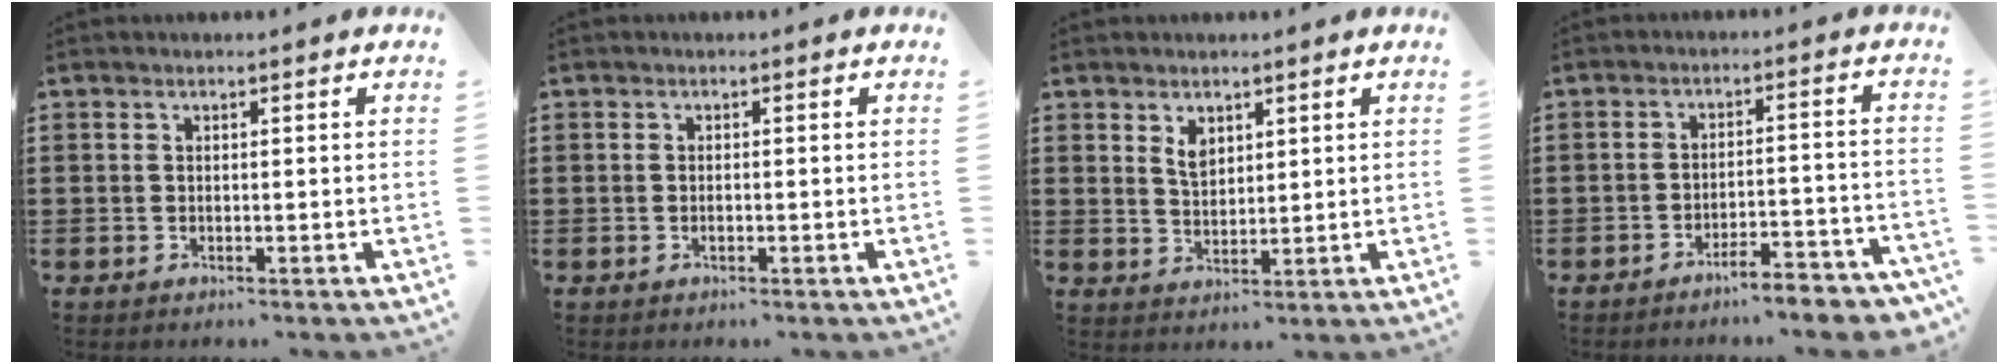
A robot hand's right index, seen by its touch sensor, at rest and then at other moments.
{"total": 0.6, "force": [-0.3, 0.2, 0.6], "torque": [-0.012, -0.004, -0.004]}
{"total": 3.0, "force": [1.9, 1.7, 1.5], "torque": [-0.036, 0.006, 0.035]}
{"total": 5.0, "force": [-4.7, 0.2, 1.7], "torque": [-0.028, -0.003, -0.091]}